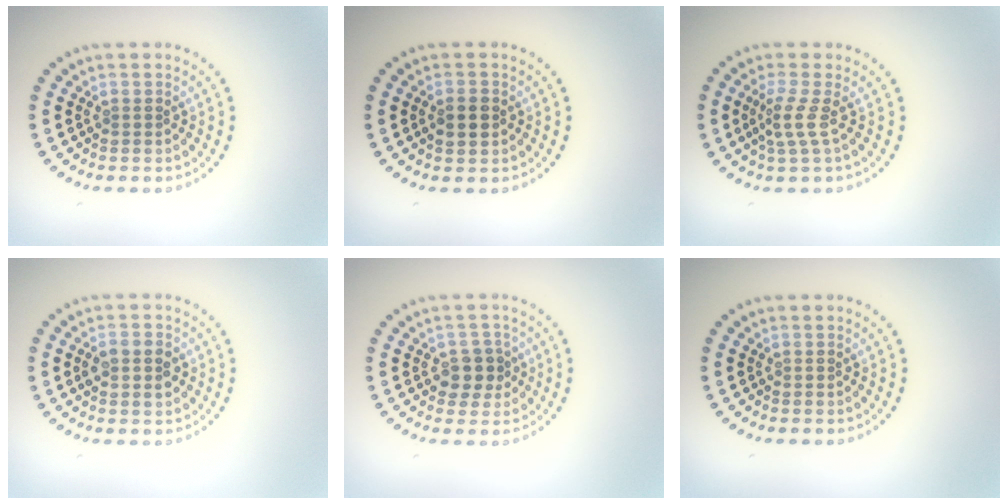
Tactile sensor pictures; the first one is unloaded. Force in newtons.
{"total": 1.9, "press": 1.9, "slide": 0.2}
{"total": 2.1, "press": 1.4, "slide": 1.6}
{"total": 2.7, "press": 2.7, "slide": 0.1}
{"total": 2.6, "press": 2.5, "slide": 0.9}
{"total": 0.0}